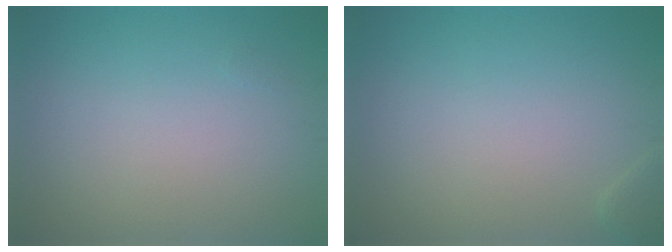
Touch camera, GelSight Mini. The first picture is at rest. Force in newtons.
{"total": 0.7, "press": 0.7, "slide": 0.1}